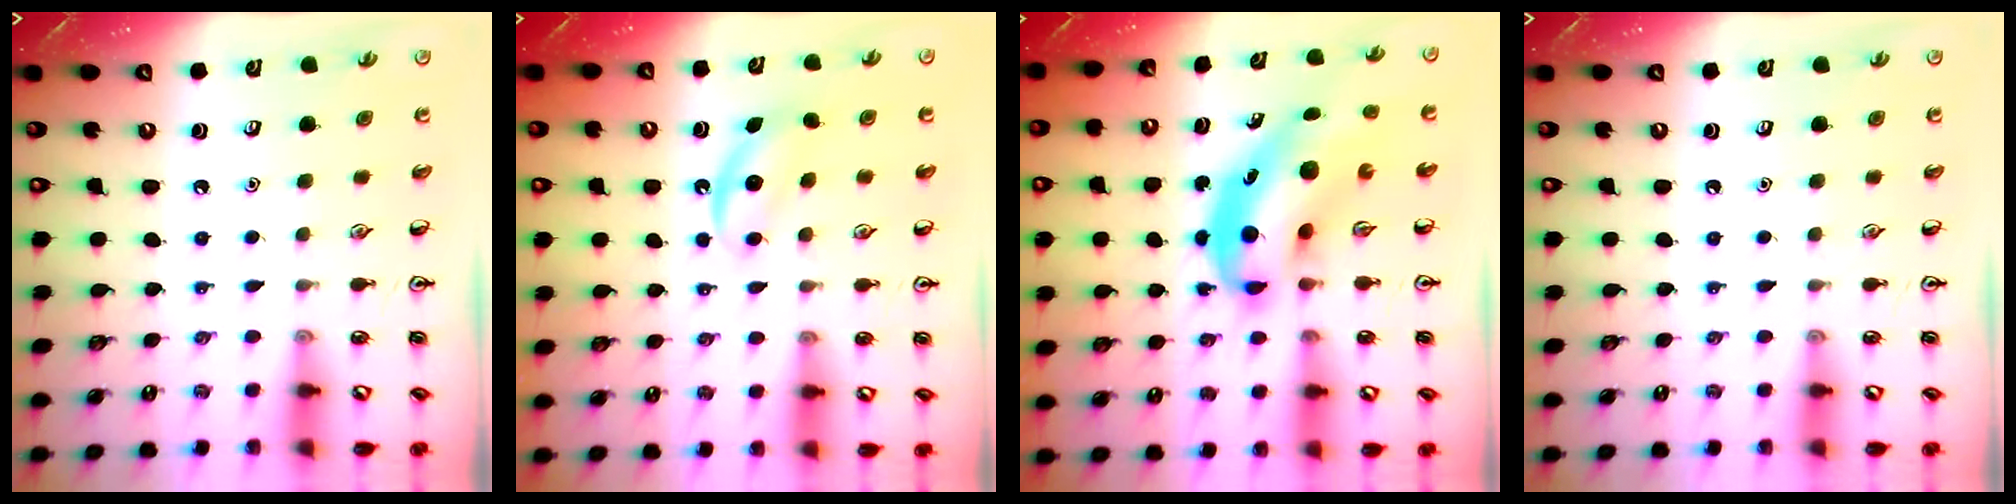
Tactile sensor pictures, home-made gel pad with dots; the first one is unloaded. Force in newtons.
{"total": 4.5, "press": 4.3, "slide": 1.0}
{"total": 10.6, "press": 10.1, "slide": 3.0}
{"total": 0.0}